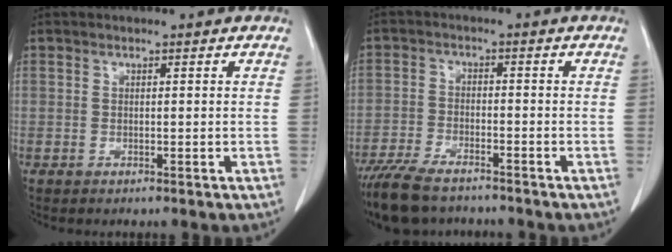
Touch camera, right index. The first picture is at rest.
{"total": 10.0, "force": [-8.2, 3.0, 4.9], "torque": [-0.088, -0.020, -0.139]}